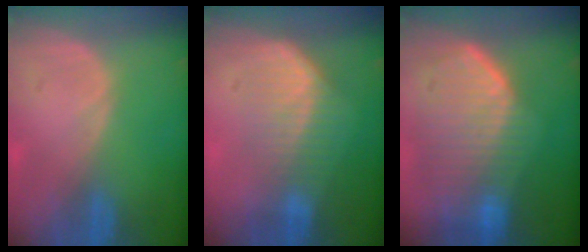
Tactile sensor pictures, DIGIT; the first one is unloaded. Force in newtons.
{"total": 7.4, "press": 6.4, "slide": 3.7}
{"total": 10.6, "press": 9.2, "slide": 5.2}